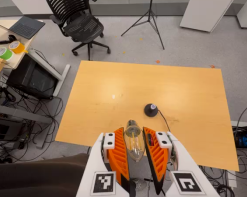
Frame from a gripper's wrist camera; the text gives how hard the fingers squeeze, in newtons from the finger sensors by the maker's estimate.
{"total": 14.5, "left": 15.4, "right": 13.6}